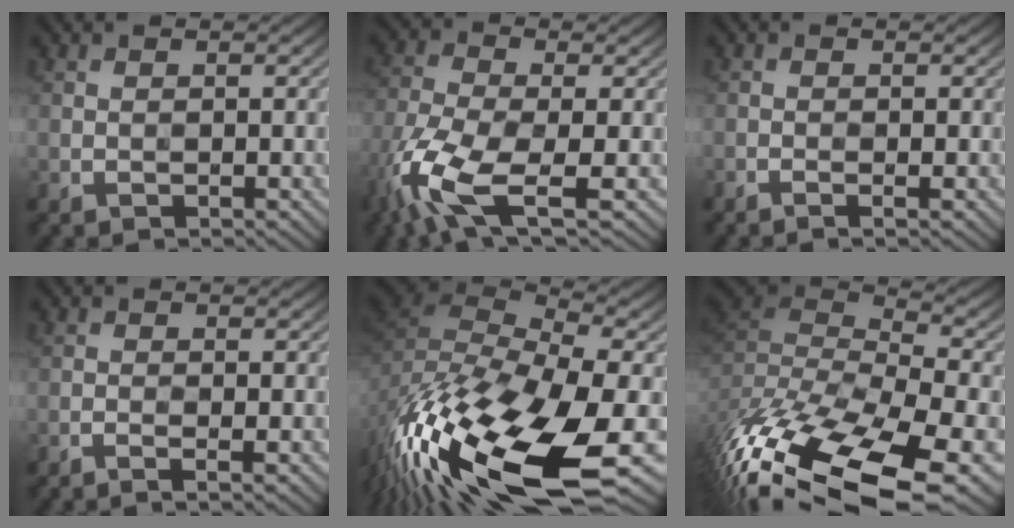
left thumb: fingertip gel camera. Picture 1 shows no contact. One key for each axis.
{"total": 11.7, "fx": -5.8, "fy": 4.2, "fz": 9.2, "tx": -0.210, "ty": -0.021, "tz": -0.122}
{"total": 0.9, "fx": -0.5, "fy": 0.0, "fz": 0.8, "tx": -0.016, "ty": 0.000, "tz": -0.013}
{"total": 1.2, "fx": -0.6, "fy": 0.1, "fz": 1.0, "tx": -0.018, "ty": 0.002, "tz": -0.018}
{"total": 19.3, "fx": -9.7, "fy": 7.9, "fz": 14.7, "tx": -0.330, "ty": -0.042, "tz": -0.161}
{"total": 18.9, "fx": -11.5, "fy": 6.7, "fz": 13.5, "tx": -0.274, "ty": -0.030, "tz": -0.154}